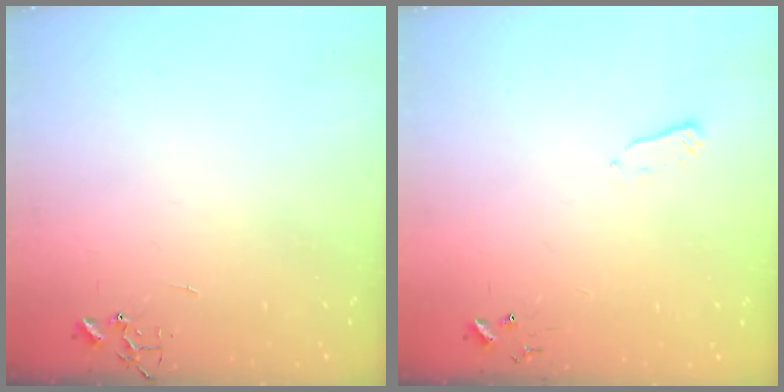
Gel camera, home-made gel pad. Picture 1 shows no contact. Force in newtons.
{"total": 3.5, "press": 3.4, "slide": 1.0}